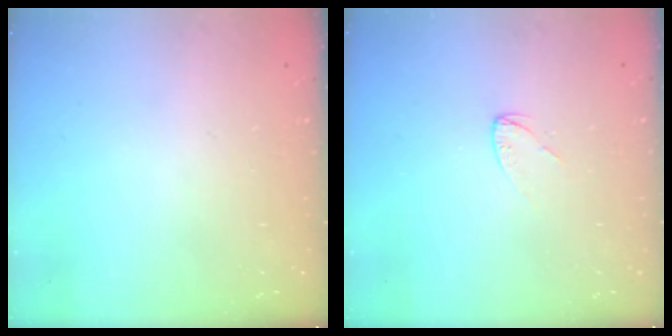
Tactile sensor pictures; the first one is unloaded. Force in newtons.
{"total": 2.5, "press": 2.5, "slide": 0.2}